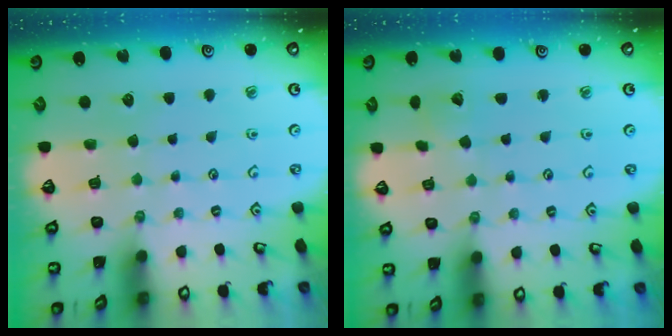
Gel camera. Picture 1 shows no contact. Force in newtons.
{"total": 3.6, "press": 3.5, "slide": 0.3}